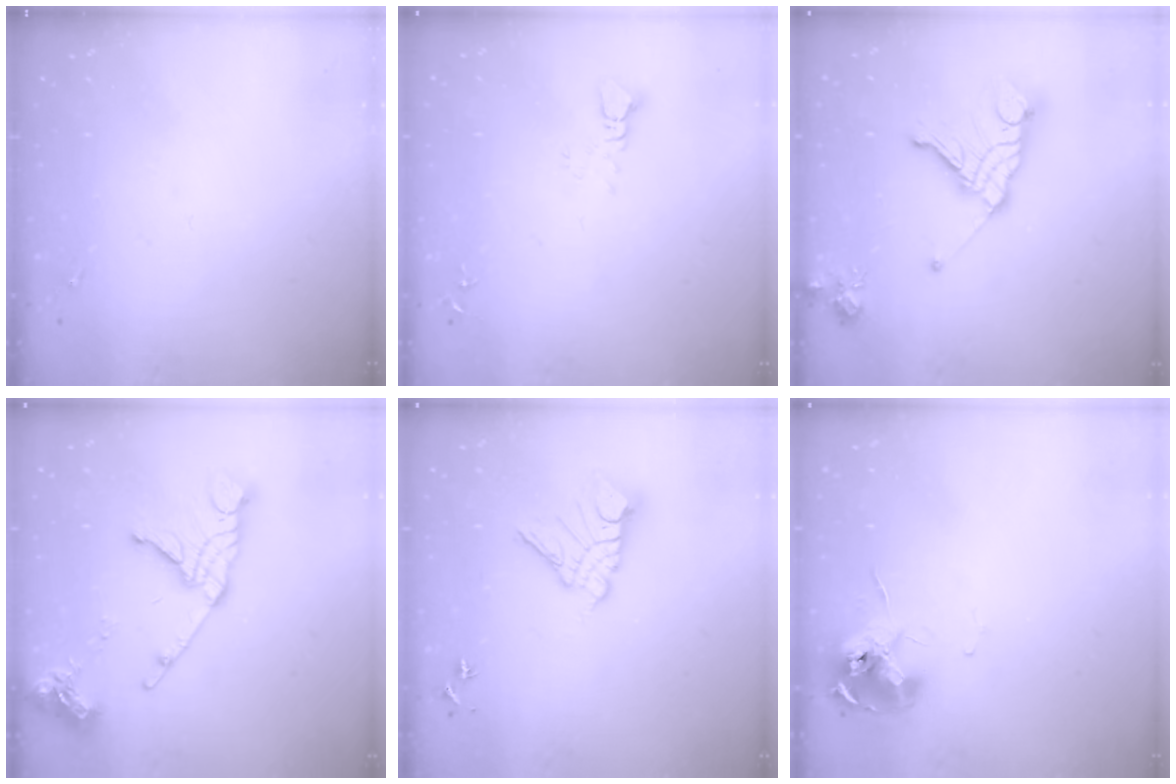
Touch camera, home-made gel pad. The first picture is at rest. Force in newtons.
{"total": 2.5, "press": 2.5, "slide": 0.1}
{"total": 17.5, "press": 17.4, "slide": 2.0}
{"total": 17.0, "press": 16.9, "slide": 1.8}
{"total": 11.7, "press": 11.7, "slide": 1.2}
{"total": 12.0, "press": 11.9, "slide": 1.3}